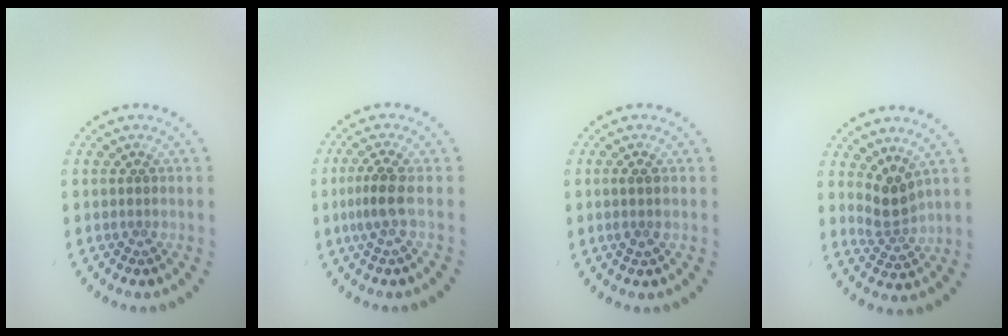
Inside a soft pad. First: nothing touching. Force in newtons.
{"total": 2.4, "press": 1.6, "slide": 1.7}
{"total": 1.2, "press": 1.0, "slide": 0.5}
{"total": 2.5, "press": 1.8, "slide": 1.8}